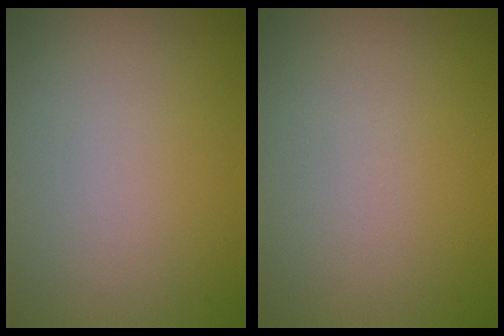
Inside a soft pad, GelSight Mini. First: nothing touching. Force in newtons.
{"total": 0.0}